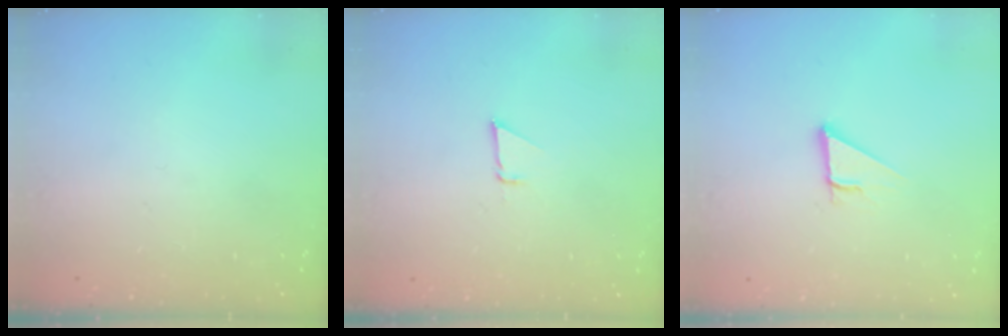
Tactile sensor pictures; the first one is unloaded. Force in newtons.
{"total": 0.8, "press": 0.8, "slide": 0.1}
{"total": 3.0, "press": 3.0, "slide": 0.1}